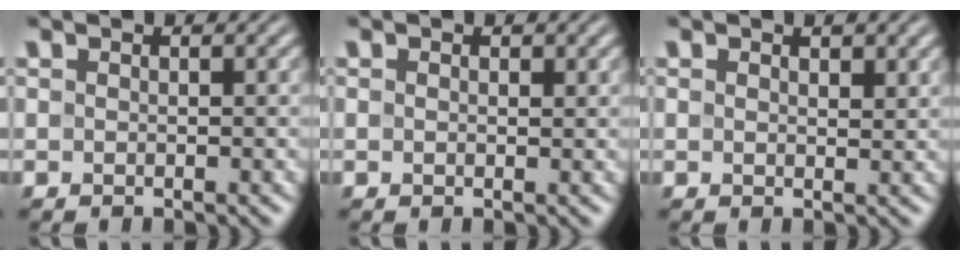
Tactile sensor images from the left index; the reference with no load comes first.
{"total": 1.0, "force": [0.4, 0.5, 0.8], "torque": [-0.013, 0.000, 0.006]}
{"total": 1.8, "force": [1.0, 0.7, 1.3], "torque": [-0.021, -0.002, 0.020]}